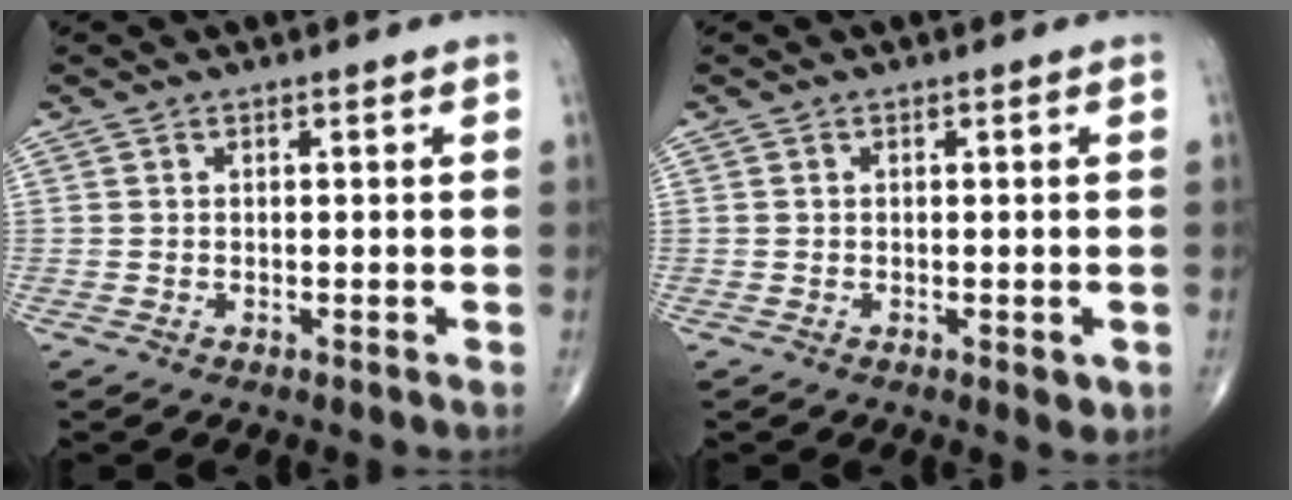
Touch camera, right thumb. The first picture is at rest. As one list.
[{"total": 1.9, "force": [-0.5, 0.9, 1.6], "torque": [-0.014, -0.003, -0.006]}]